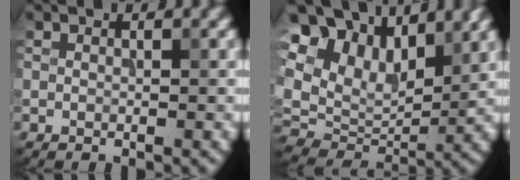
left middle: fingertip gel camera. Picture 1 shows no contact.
{"total": 14.0, "force": [7.1, 8.9, 8.1], "torque": [-0.203, 0.033, 0.129]}